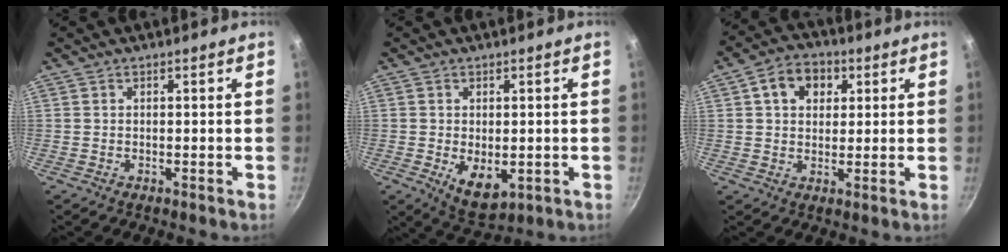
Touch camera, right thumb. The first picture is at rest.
{"total": 7.1, "force": [-1.2, 4.2, 5.6], "torque": [-0.079, -0.018, -0.004]}
{"total": 8.5, "force": [2.9, 6.4, 4.8], "torque": [-0.053, 0.005, 0.036]}